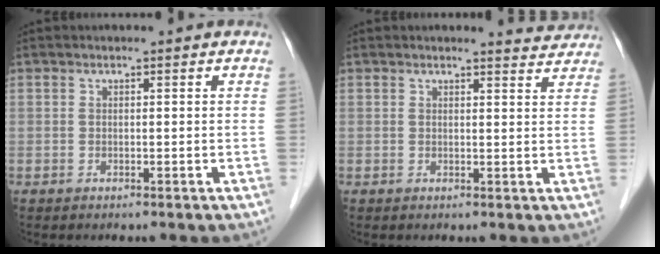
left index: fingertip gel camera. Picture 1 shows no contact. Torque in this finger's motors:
{"motor_torque": [0.61, -0.71, 0.12, 0.00]}